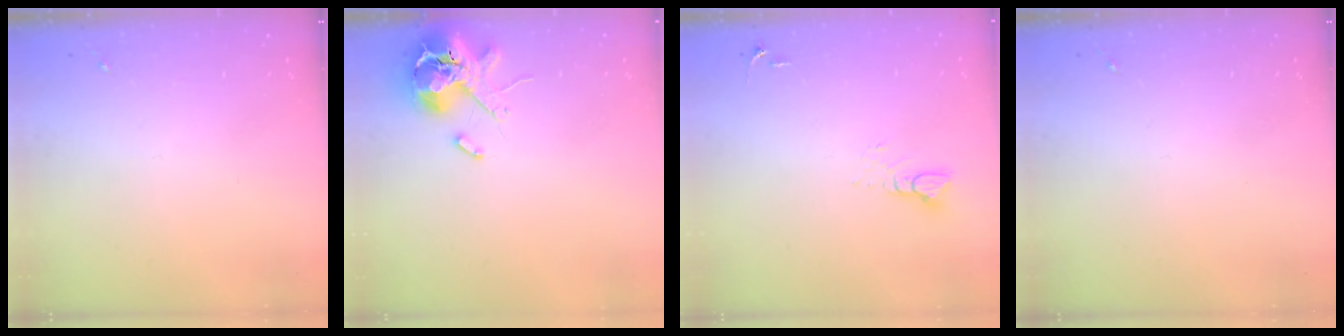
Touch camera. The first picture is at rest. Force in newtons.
{"total": 11.6, "press": 11.4, "slide": 1.8}
{"total": 4.7, "press": 4.7, "slide": 0.4}
{"total": 0.0}